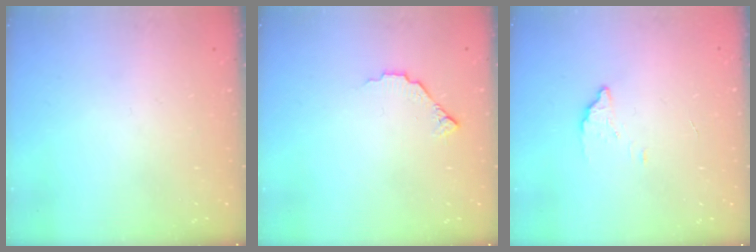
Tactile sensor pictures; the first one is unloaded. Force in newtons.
{"total": 4.4, "press": 4.3, "slide": 0.5}
{"total": 2.1, "press": 2.1, "slide": 0.1}